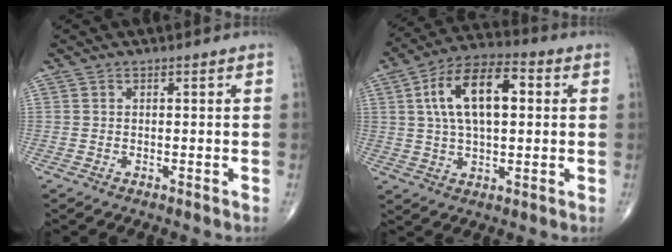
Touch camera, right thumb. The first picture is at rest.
{"total": 14.8, "force": [3.0, 7.3, 12.5], "torque": [-0.215, 0.020, 0.047]}